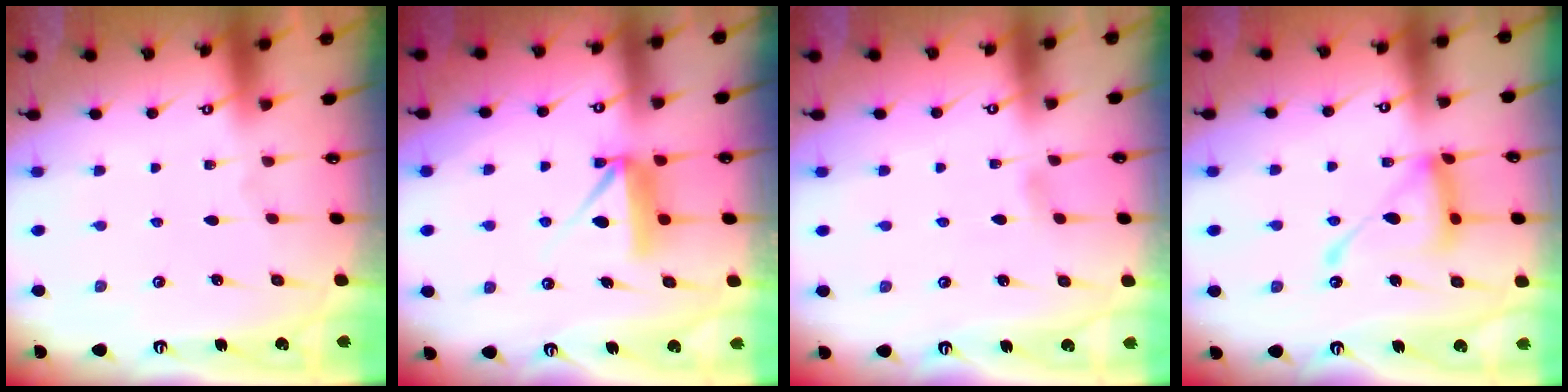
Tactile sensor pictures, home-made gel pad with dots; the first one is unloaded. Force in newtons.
{"total": 8.3, "press": 8.3, "slide": 0.3}
{"total": 2.8, "press": 2.8, "slide": 0.2}
{"total": 14.9, "press": 14.8, "slide": 1.3}